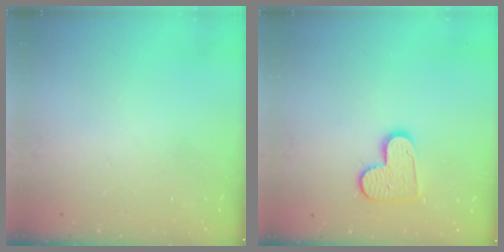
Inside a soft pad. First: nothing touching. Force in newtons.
{"total": 9.7, "press": 9.7, "slide": 0.5}